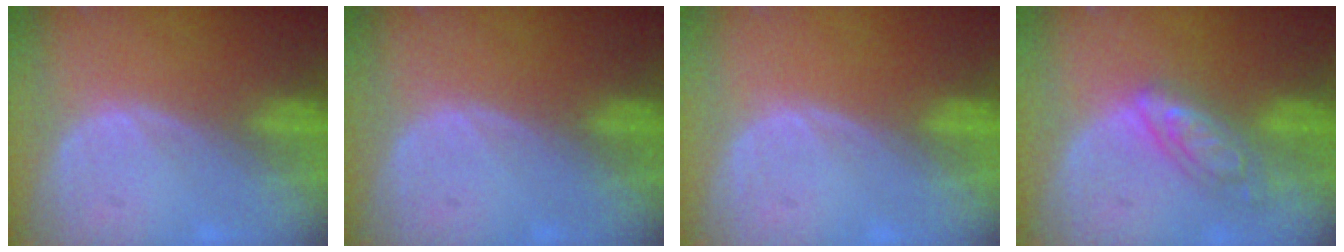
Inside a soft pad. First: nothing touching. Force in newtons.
{"total": 0.0}
{"total": 0.0}
{"total": 6.4, "press": 5.7, "slide": 3.0}